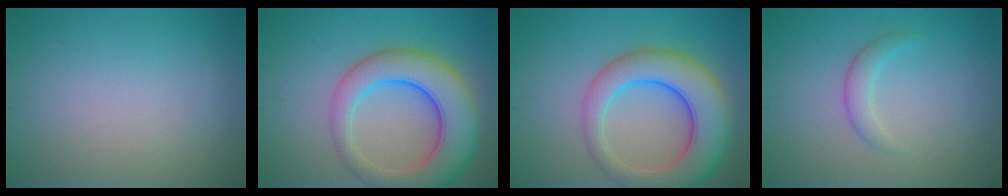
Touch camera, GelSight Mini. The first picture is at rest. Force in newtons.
{"total": 8.6, "press": 8.6, "slide": 0.6}
{"total": 8.6, "press": 8.6, "slide": 0.6}
{"total": 1.7, "press": 1.7, "slide": 0.1}